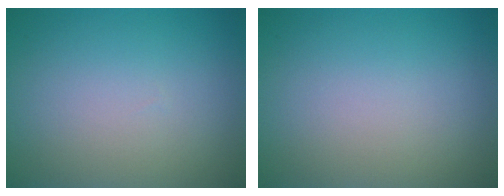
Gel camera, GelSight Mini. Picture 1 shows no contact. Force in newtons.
{"total": 0.0}